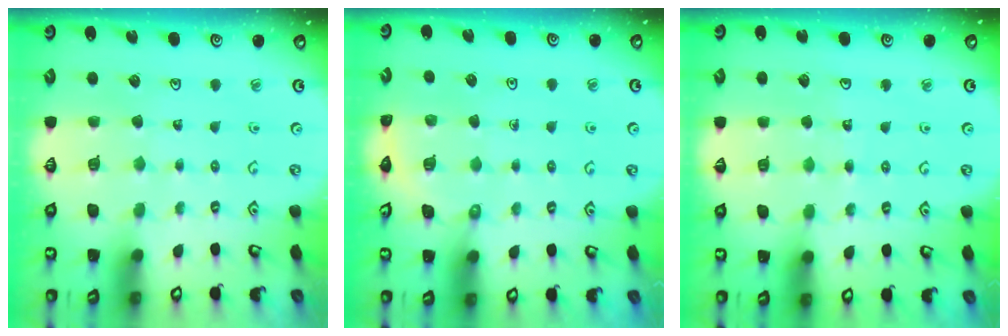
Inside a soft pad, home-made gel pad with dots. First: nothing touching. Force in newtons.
{"total": 4.4, "press": 4.2, "slide": 1.5}
{"total": 4.8, "press": 4.7, "slide": 0.5}